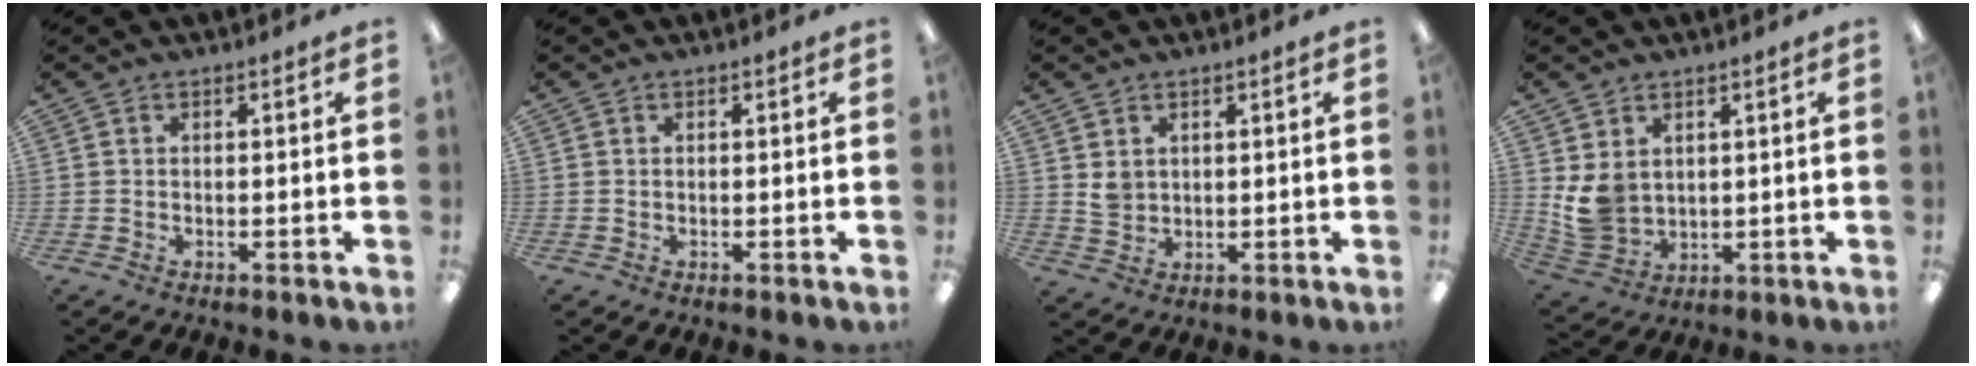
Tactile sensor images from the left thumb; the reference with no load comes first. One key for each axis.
{"total": 0.0}
{"total": 3.5, "fx": 1.8, "fy": 2.8, "fz": 1.1, "tx": -0.011, "ty": -0.003, "tz": 0.031}
{"total": 7.4, "fx": 2.5, "fy": 5.9, "fz": 3.7, "tx": -0.098, "ty": -0.012, "tz": 0.049}